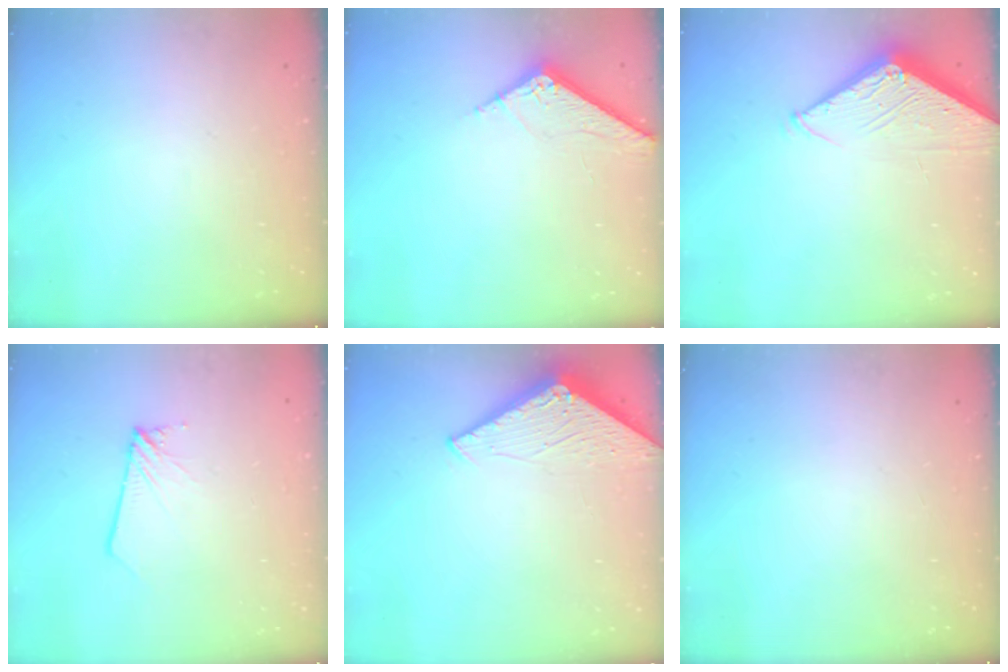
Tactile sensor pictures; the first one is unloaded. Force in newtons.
{"total": 7.3, "press": 7.3, "slide": 0.5}
{"total": 5.7, "press": 5.6, "slide": 0.6}
{"total": 2.0, "press": 2.0, "slide": 0.1}
{"total": 2.9, "press": 2.9, "slide": 0.2}
{"total": 0.0}